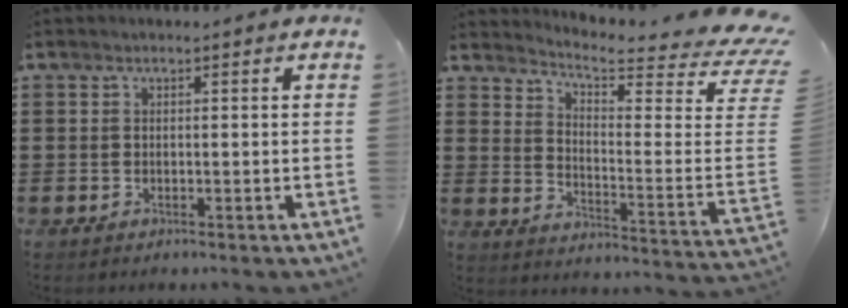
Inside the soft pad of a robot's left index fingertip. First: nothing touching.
{"total": 4.8, "force": [4.1, -0.1, 2.5], "torque": [-0.065, -0.053, 0.063]}